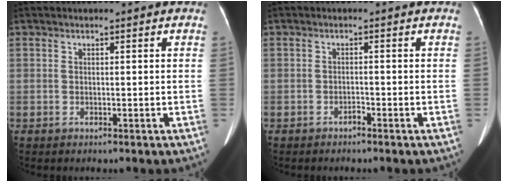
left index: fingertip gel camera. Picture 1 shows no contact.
{"total": 0.9, "force": [-0.8, 0.2, 0.3], "torque": [-0.005, 0.001, -0.013]}